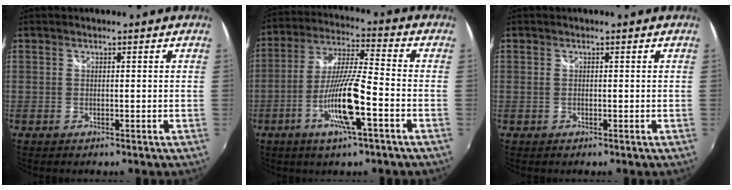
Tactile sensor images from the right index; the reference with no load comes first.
{"total": 12.7, "force": [-5.3, 0.9, 11.5], "torque": [-0.231, -0.007, -0.101]}
{"total": 0.5, "force": [-0.2, 0.4, 0.3], "torque": [-0.006, -0.001, -0.004]}